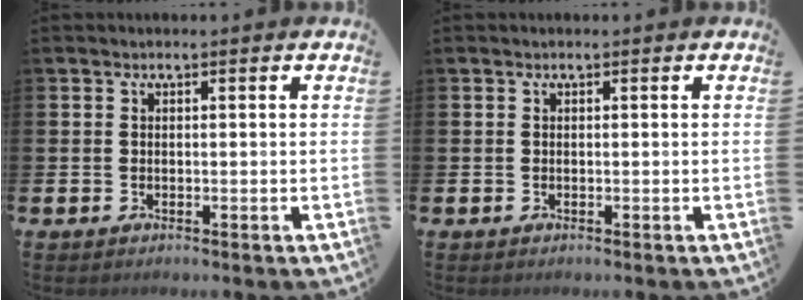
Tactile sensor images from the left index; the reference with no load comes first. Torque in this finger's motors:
{"motor_torque": [0.00, 0.00, 0.04, 0.01]}